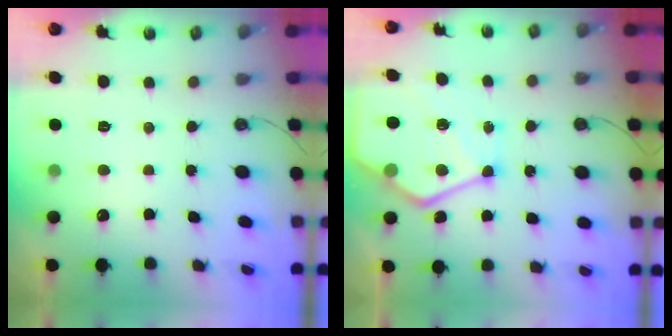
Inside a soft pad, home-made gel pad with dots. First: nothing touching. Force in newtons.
{"total": 15.8, "press": 15.7, "slide": 1.6}